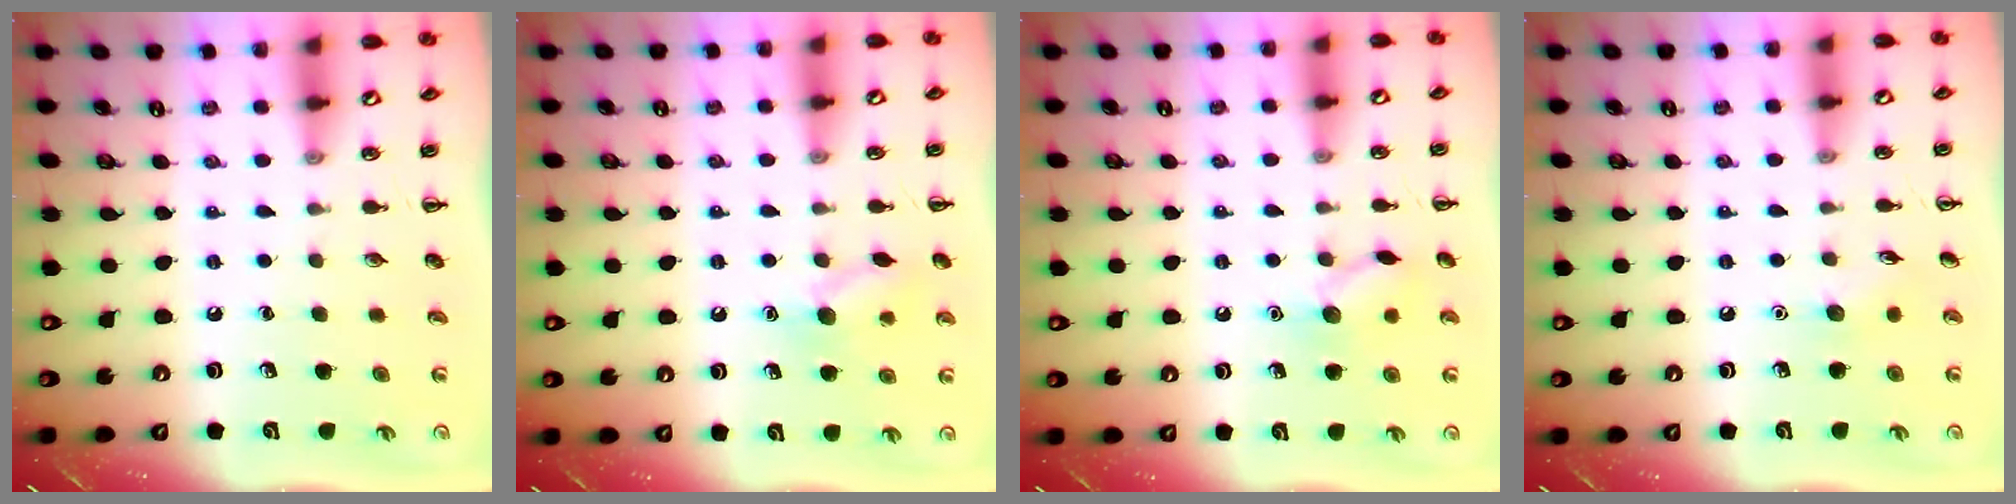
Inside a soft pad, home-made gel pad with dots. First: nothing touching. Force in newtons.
{"total": 9.4, "press": 9.3, "slide": 1.5}
{"total": 9.3, "press": 9.3, "slide": 0.9}
{"total": 5.4, "press": 5.1, "slide": 1.7}